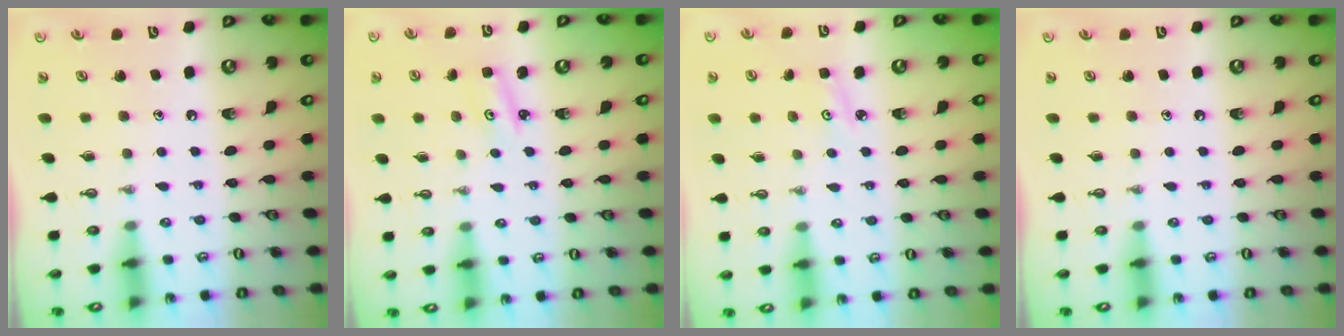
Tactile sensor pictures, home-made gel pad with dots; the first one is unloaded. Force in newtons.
{"total": 3.4, "press": 3.4, "slide": 0.4}
{"total": 3.0, "press": 2.9, "slide": 0.4}
{"total": 0.0}